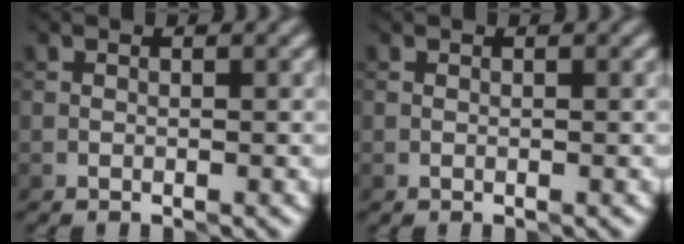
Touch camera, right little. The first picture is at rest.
{"total": 0.0}